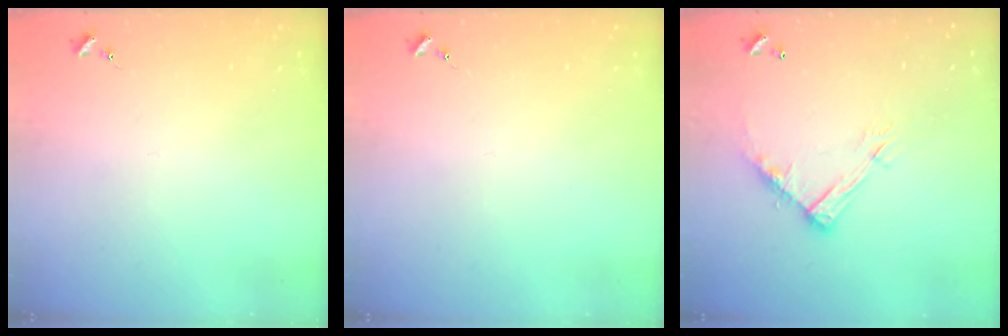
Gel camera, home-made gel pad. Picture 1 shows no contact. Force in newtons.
{"total": 0.0}
{"total": 11.8, "press": 11.8, "slide": 0.5}